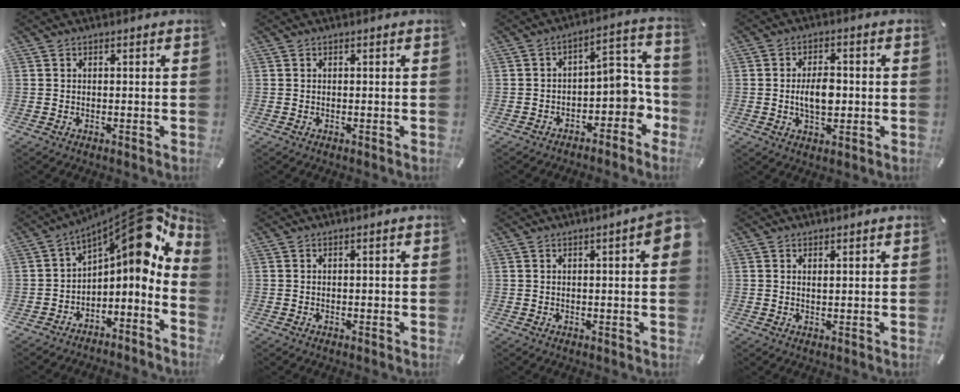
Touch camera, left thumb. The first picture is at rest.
{"total": 0.0}
{"total": 9.2, "force": [-2.9, 6.2, 6.2], "torque": [-0.061, 0.002, -0.054]}
{"total": 6.8, "force": [-0.5, 4.2, 5.4], "torque": [-0.094, 0.000, -0.015]}
{"total": 15.6, "force": [8.7, 6.7, 11.1], "torque": [-0.138, -0.077, 0.139]}
{"total": 0.7, "force": [-0.1, 0.3, 0.6], "torque": [-0.013, 0.001, -0.003]}
{"total": 4.8, "force": [1.4, 0.8, 4.5], "torque": [-0.068, -0.002, 0.020]}
{"total": 0.8, "force": [0.5, 0.3, 0.5], "torque": [-0.011, 0.001, 0.010]}